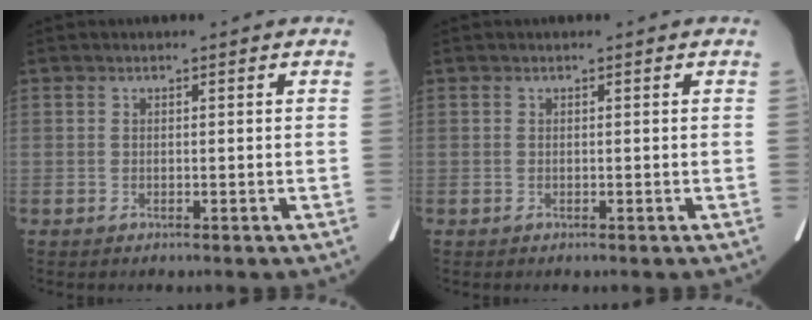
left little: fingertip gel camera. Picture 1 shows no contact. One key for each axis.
{"total": 0.0}